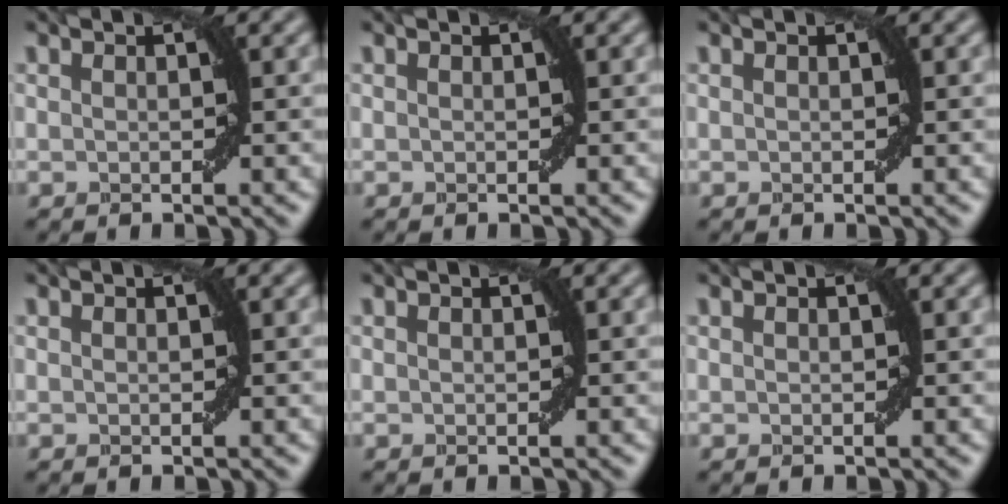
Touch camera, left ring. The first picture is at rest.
{"total": 0.0}
{"total": 0.0}
{"total": 0.0}
{"total": 0.0}
{"total": 0.0}